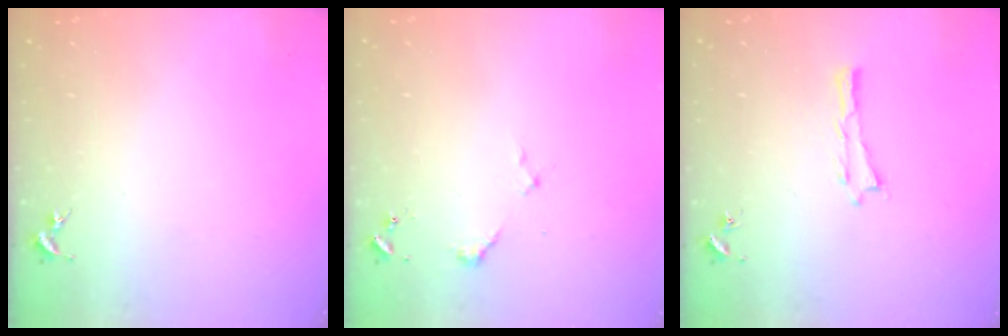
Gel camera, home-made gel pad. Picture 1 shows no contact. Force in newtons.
{"total": 2.4, "press": 2.3, "slide": 0.3}
{"total": 0.0}